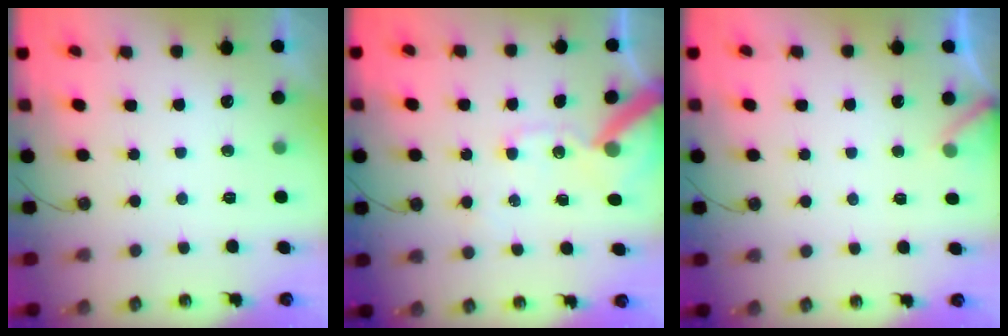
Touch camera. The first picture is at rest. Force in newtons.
{"total": 12.9, "press": 12.8, "slide": 1.7}
{"total": 4.0, "press": 4.0, "slide": 0.3}